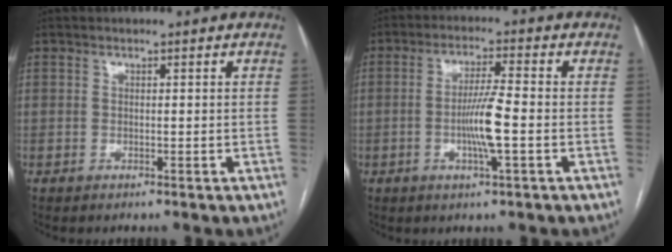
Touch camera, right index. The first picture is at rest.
{"total": 6.5, "force": [-1.4, 0.0, 6.4], "torque": [-0.122, -0.004, -0.027]}